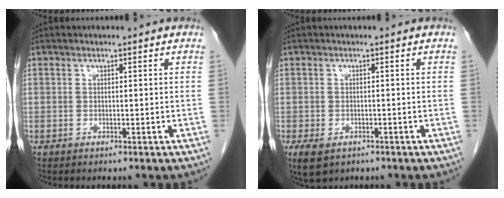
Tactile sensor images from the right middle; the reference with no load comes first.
{"total": 3.9, "force": [-2.3, 2.3, 2.1], "torque": [-0.043, -0.007, -0.031]}